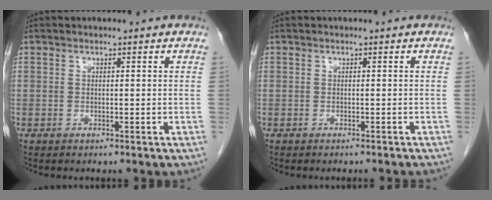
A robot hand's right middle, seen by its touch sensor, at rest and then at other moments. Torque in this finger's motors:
{"motor_torque": [-0.85, -1.29, -0.14, -0.03]}